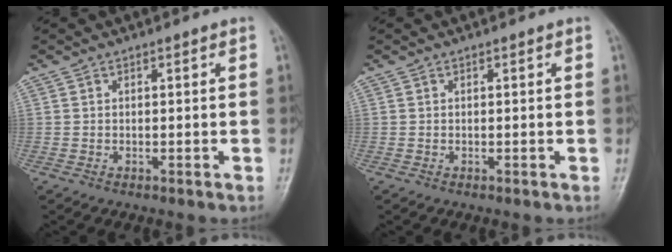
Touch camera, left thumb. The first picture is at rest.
{"total": 0.0}